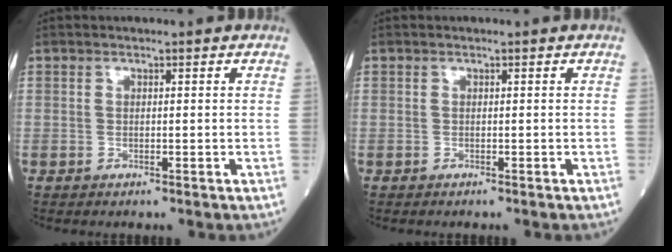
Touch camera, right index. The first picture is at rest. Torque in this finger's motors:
{"motor_torque": [-0.06, -0.02, -0.04, -0.01]}